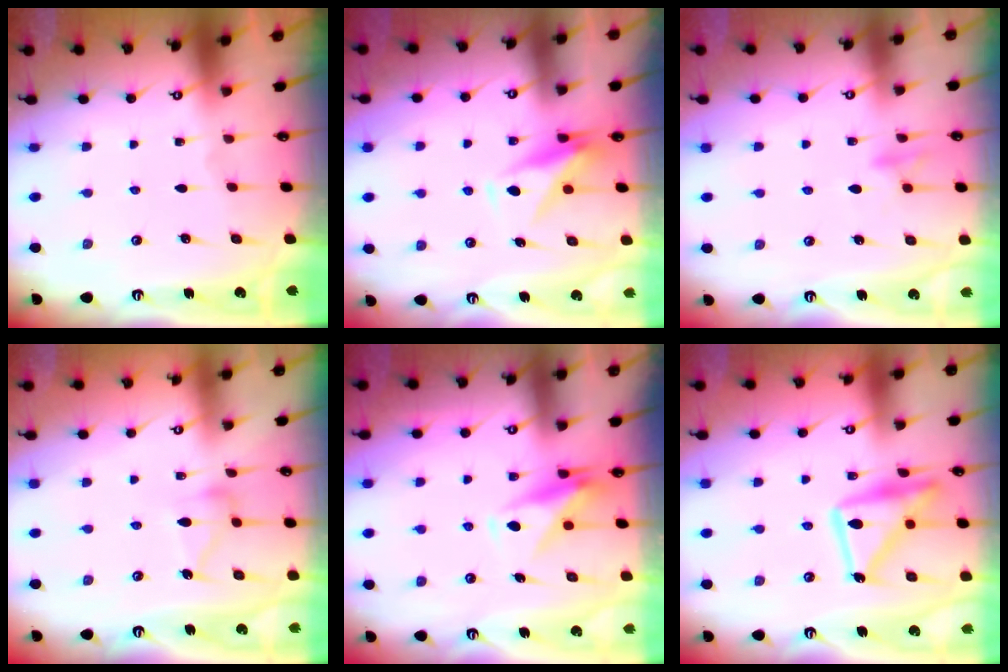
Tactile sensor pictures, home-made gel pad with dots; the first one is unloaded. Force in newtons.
{"total": 9.0, "press": 9.0, "slide": 1.1}
{"total": 10.2, "press": 10.2, "slide": 1.1}
{"total": 10.6, "press": 10.6, "slide": 0.6}
{"total": 10.4, "press": 10.4, "slide": 0.8}
{"total": 17.7, "press": 17.6, "slide": 1.1}